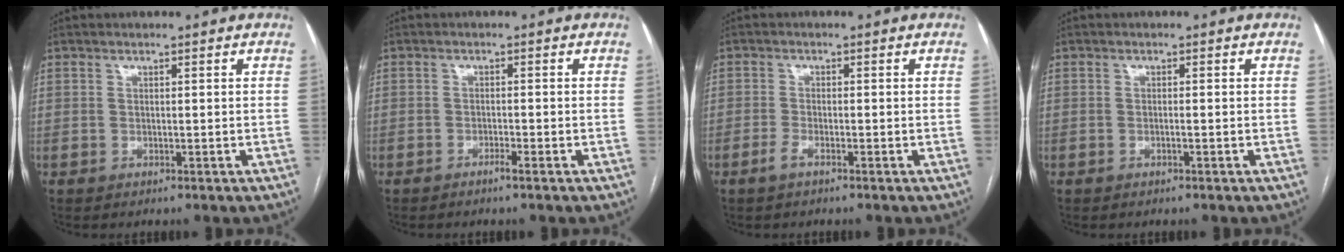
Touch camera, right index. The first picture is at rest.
{"total": 1.4, "force": [-1.1, -0.2, 0.8], "torque": [-0.016, 0.001, -0.019]}
{"total": 1.8, "force": [-1.2, 0.5, 1.2], "torque": [-0.029, -0.001, -0.025]}
{"total": 0.7, "force": [-0.3, 0.0, 0.6], "torque": [-0.013, 0.000, -0.004]}